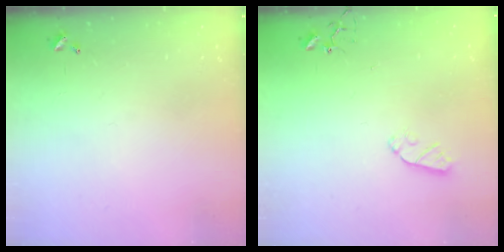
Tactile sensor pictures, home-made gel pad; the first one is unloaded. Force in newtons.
{"total": 6.2, "press": 6.2, "slide": 0.0}